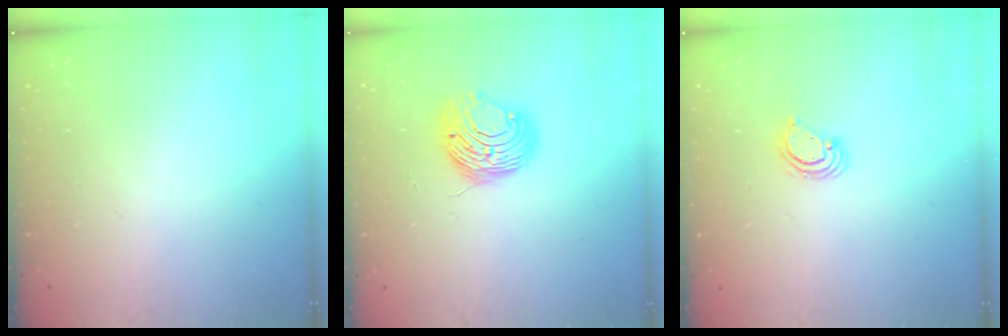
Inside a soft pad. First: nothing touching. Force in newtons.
{"total": 10.1, "press": 10.1, "slide": 0.7}
{"total": 3.9, "press": 3.8, "slide": 0.4}